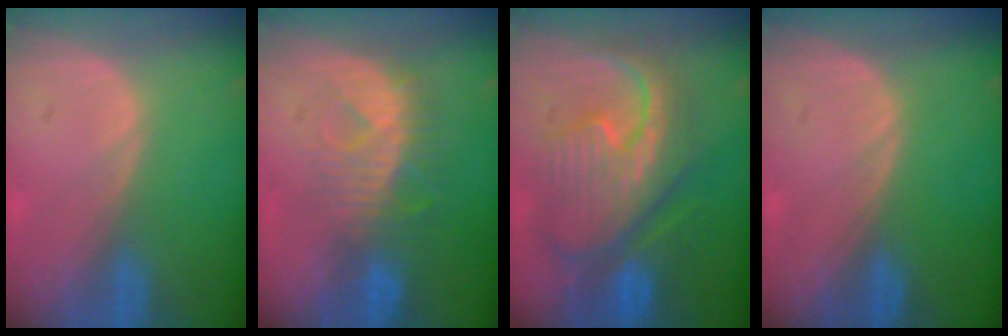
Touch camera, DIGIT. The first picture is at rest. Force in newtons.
{"total": 8.1, "press": 7.6, "slide": 2.8}
{"total": 12.4, "press": 12.3, "slide": 1.4}
{"total": 0.0}